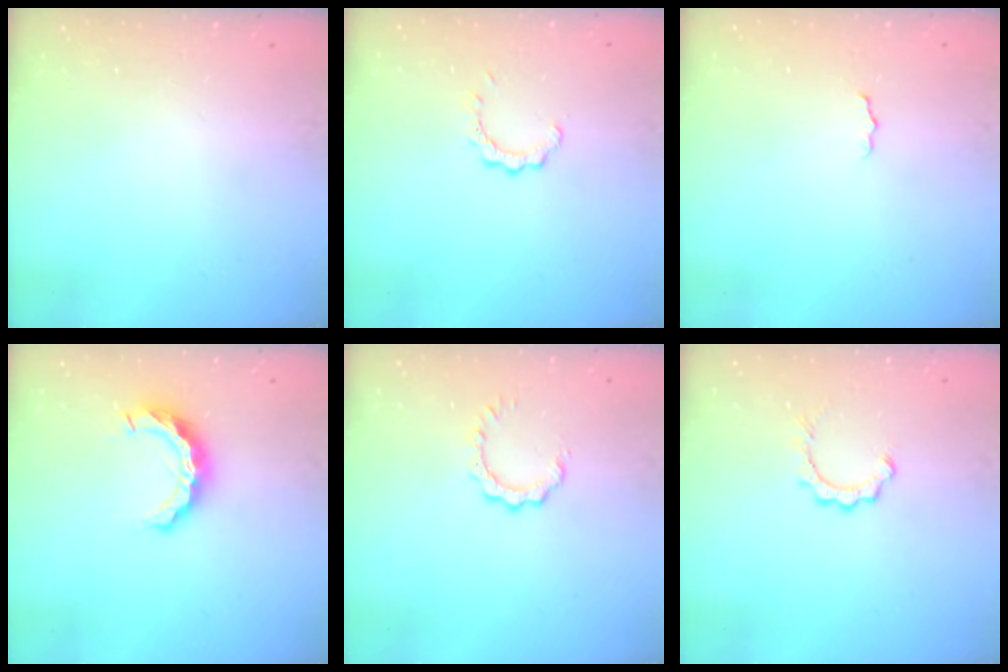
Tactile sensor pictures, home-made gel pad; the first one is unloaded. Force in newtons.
{"total": 2.1, "press": 2.1, "slide": 0.1}
{"total": 2.9, "press": 2.9, "slide": 0.3}
{"total": 9.5, "press": 9.5, "slide": 0.7}
{"total": 3.2, "press": 3.2, "slide": 0.1}
{"total": 2.3, "press": 2.3, "slide": 0.3}